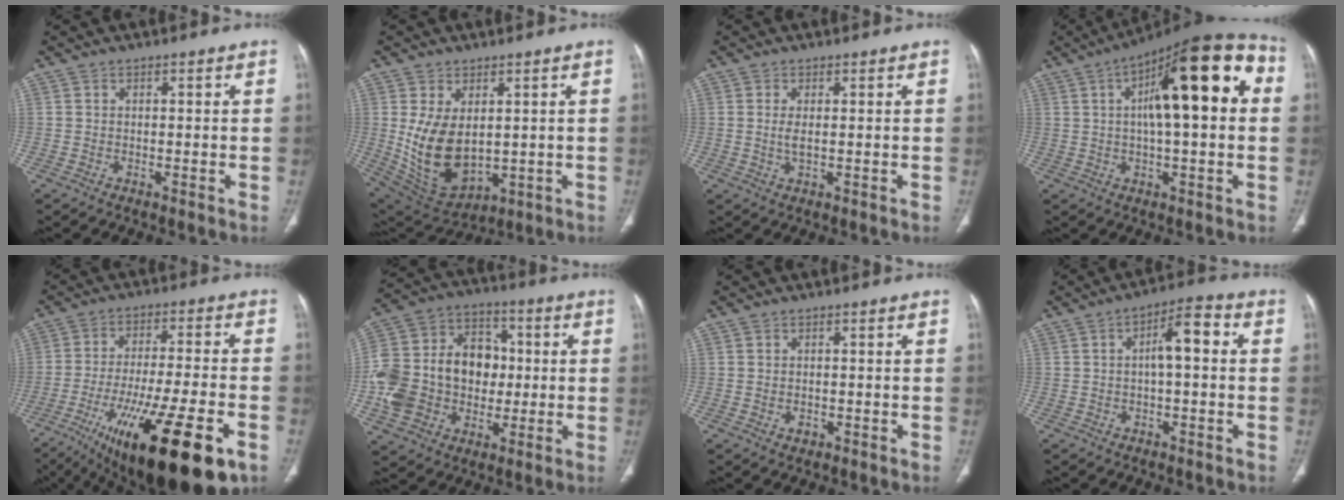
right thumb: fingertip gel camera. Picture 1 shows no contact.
{"total": 13.0, "force": [0.9, 8.2, 10.1], "torque": [-0.176, -0.014, 0.049]}
{"total": 2.3, "force": [0.2, 0.9, 2.1], "torque": [-0.051, -0.004, 0.006]}
{"total": 20.8, "force": [3.6, 6.8, 19.4], "torque": [-0.263, 0.033, 0.042]}
{"total": 24.8, "force": [-12.0, 6.9, 20.5], "torque": [-0.318, 0.018, -0.179]}
{"total": 21.0, "force": [-1.3, 16.5, 13.0], "torque": [-0.224, 0.041, -0.013]}
{"total": 1.3, "force": [-0.3, 1.0, 0.8], "torque": [-0.013, 0.002, 0.000]}
{"total": 6.9, "force": [0.6, 2.5, 6.4], "torque": [-0.099, 0.026, 0.000]}